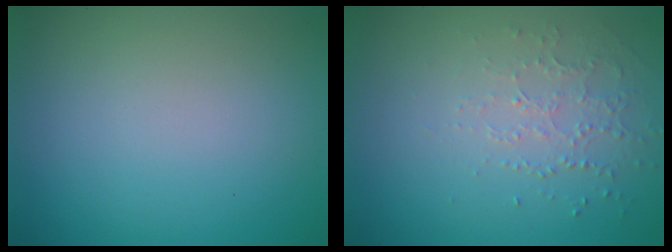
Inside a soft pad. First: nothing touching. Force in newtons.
{"total": 1.3, "press": 1.0, "slide": 0.8}